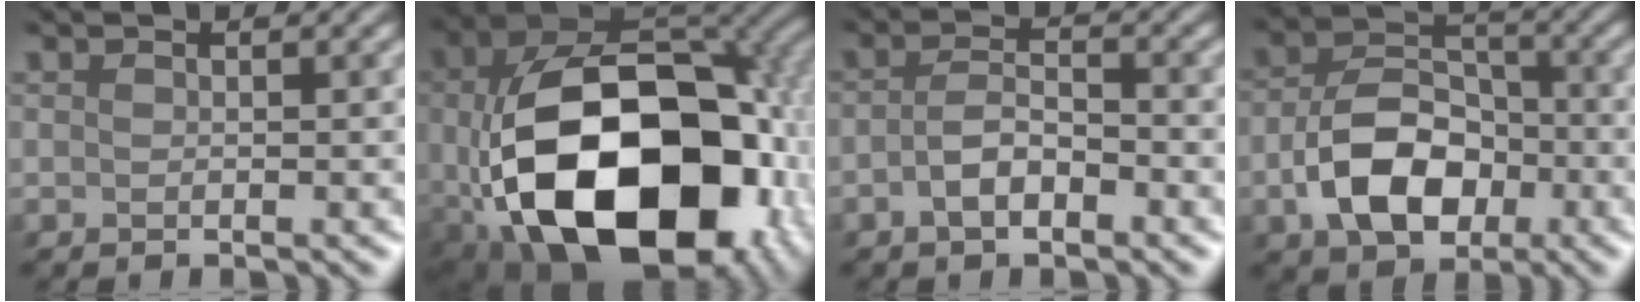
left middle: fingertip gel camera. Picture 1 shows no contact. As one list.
[{"total": 19.4, "force": [-3.1, 12.7, 14.3], "torque": [-0.287, -0.051, -0.018]}, {"total": 2.4, "force": [-1.2, 0.9, 1.9], "torque": [-0.043, 0.006, -0.026]}, {"total": 6.9, "force": [-2.3, 4.6, 4.5], "torque": [-0.086, 0.005, -0.043]}]